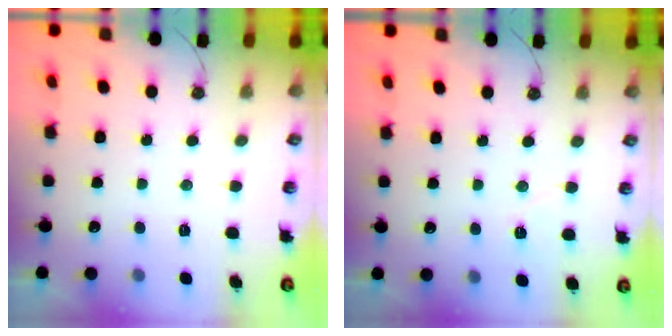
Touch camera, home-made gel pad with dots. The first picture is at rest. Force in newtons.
{"total": 4.2, "press": 3.7, "slide": 1.9}